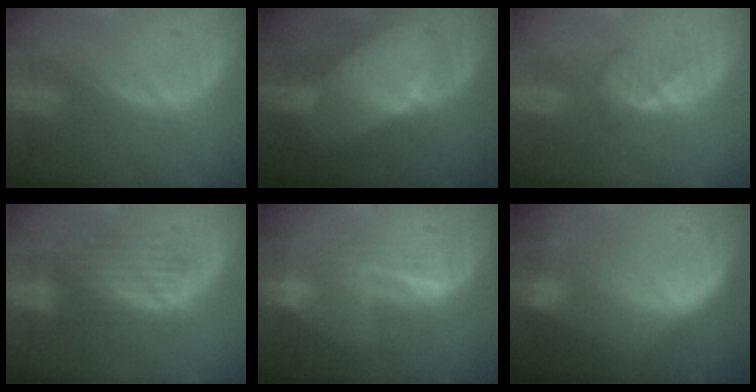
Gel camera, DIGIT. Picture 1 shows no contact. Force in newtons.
{"total": 7.2, "press": 7.0, "slide": 1.8}
{"total": 2.5, "press": 2.5, "slide": 0.4}
{"total": 6.3, "press": 6.3, "slide": 0.5}
{"total": 7.1, "press": 6.5, "slide": 2.9}
{"total": 7.2, "press": 6.6, "slide": 2.8}